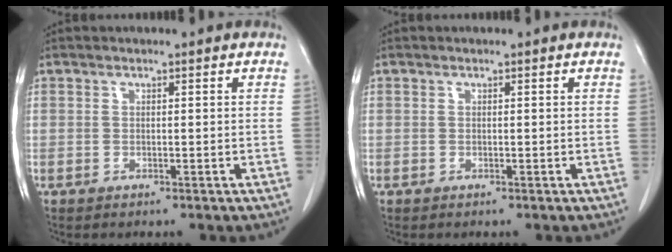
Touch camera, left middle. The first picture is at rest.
{"total": 0.0}